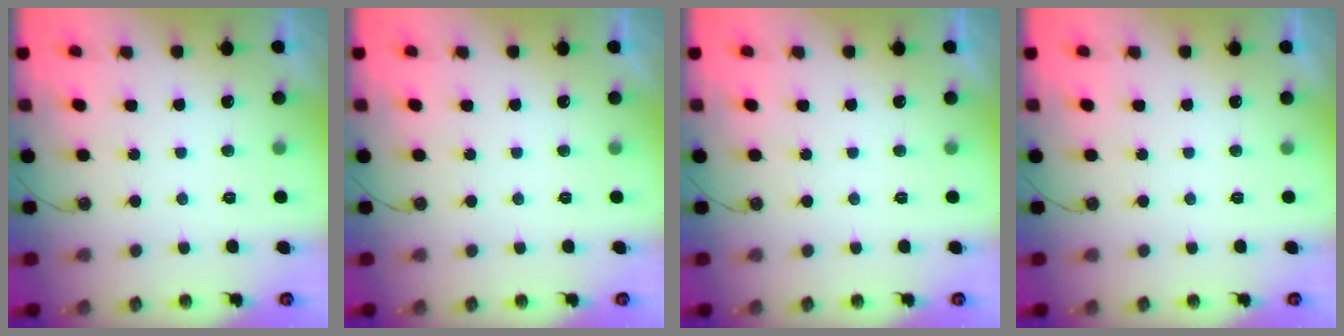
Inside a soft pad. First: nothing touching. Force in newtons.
{"total": 0.0}
{"total": 0.0}
{"total": 0.0}